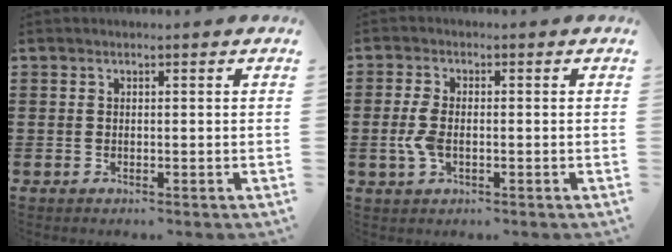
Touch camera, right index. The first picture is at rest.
{"total": 4.2, "force": [-0.7, 2.1, 3.5], "torque": [-0.093, -0.007, -0.019]}